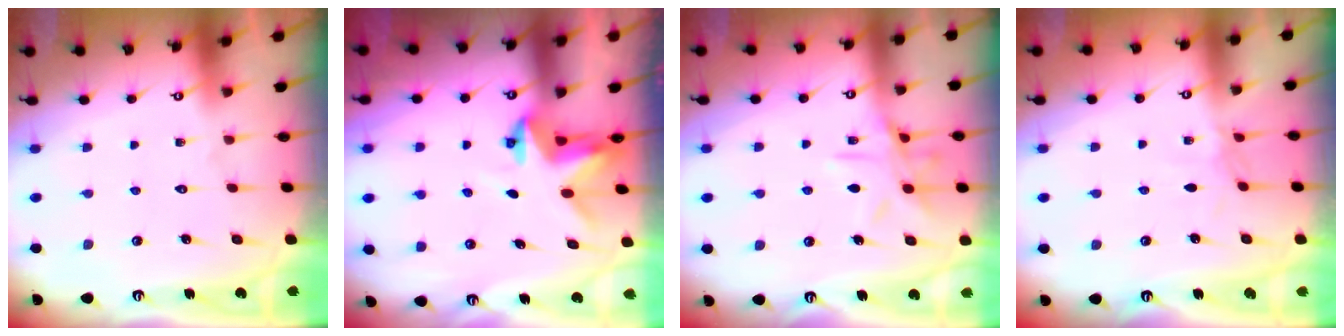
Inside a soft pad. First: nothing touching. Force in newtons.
{"total": 3.0, "press": 3.0, "slide": 0.0}
{"total": 11.0, "press": 10.9, "slide": 0.7}
{"total": 2.3, "press": 2.3, "slide": 0.5}